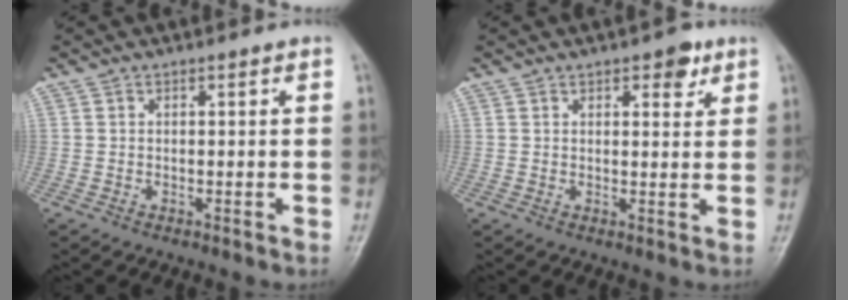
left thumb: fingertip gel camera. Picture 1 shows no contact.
{"total": 4.6, "force": [2.5, 2.3, 3.1], "torque": [-0.019, -0.009, 0.030]}